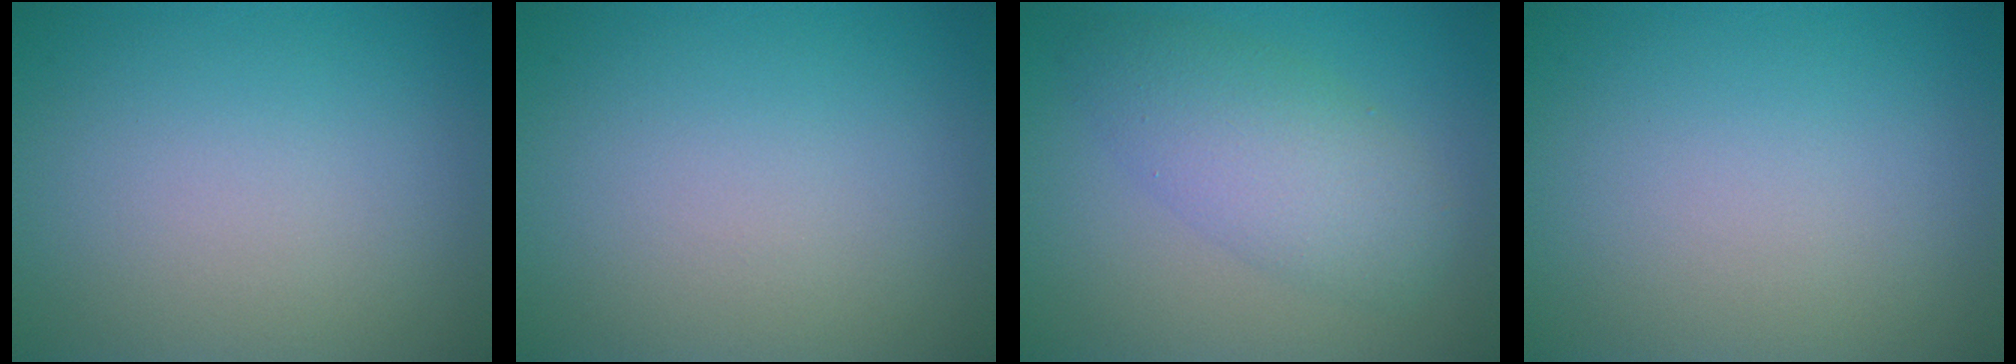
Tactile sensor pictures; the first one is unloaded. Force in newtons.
{"total": 0.0}
{"total": 4.9, "press": 4.9, "slide": 0.0}
{"total": 0.0}